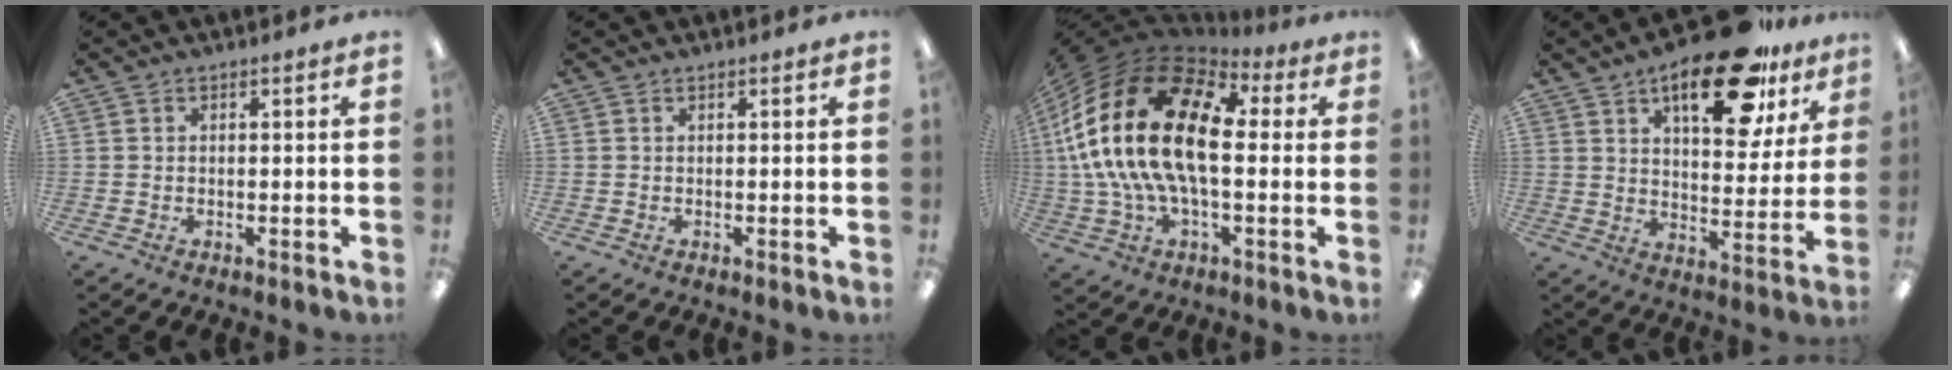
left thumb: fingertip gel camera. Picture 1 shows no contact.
{"total": 0.0}
{"total": 24.3, "force": [3.6, 12.6, 20.5], "torque": [-0.437, -0.005, 0.061]}
{"total": 20.7, "force": [12.7, 8.8, 13.8], "torque": [-0.189, -0.063, 0.201]}